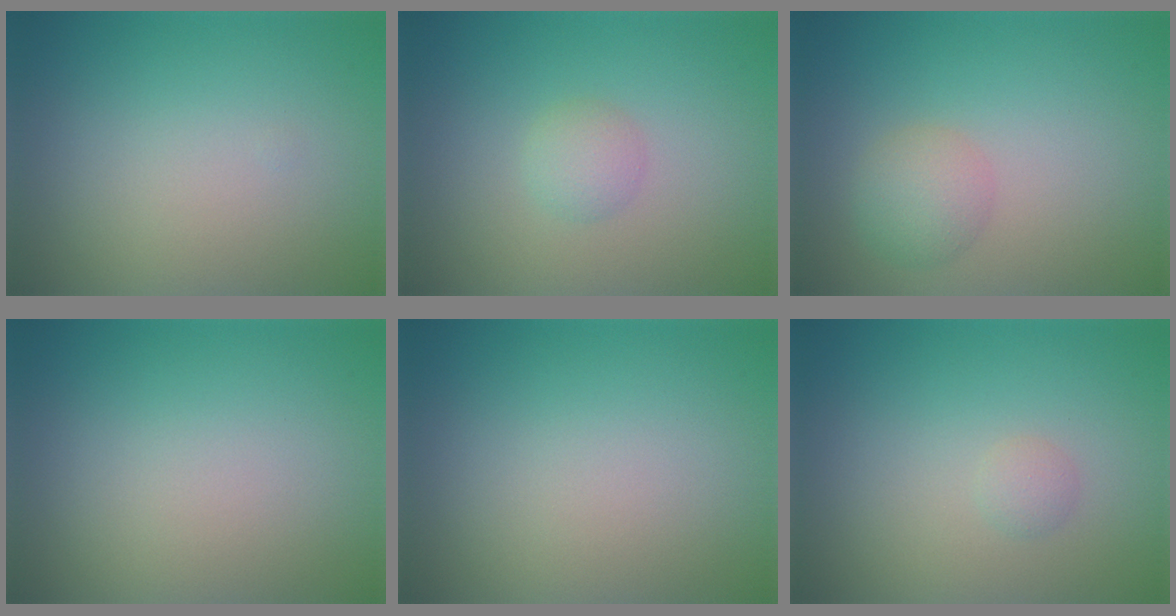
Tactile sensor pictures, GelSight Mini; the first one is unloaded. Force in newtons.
{"total": 1.6, "press": 1.6, "slide": 0.0}
{"total": 2.6, "press": 2.6, "slide": 0.1}
{"total": 0.0}
{"total": 0.0}
{"total": 0.8, "press": 0.8, "slide": 0.1}